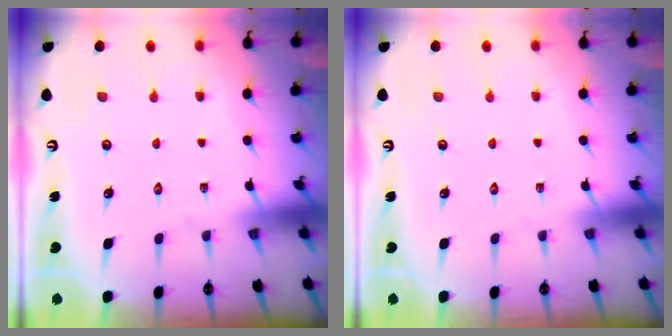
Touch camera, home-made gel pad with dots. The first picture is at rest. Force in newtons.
{"total": 0.0}